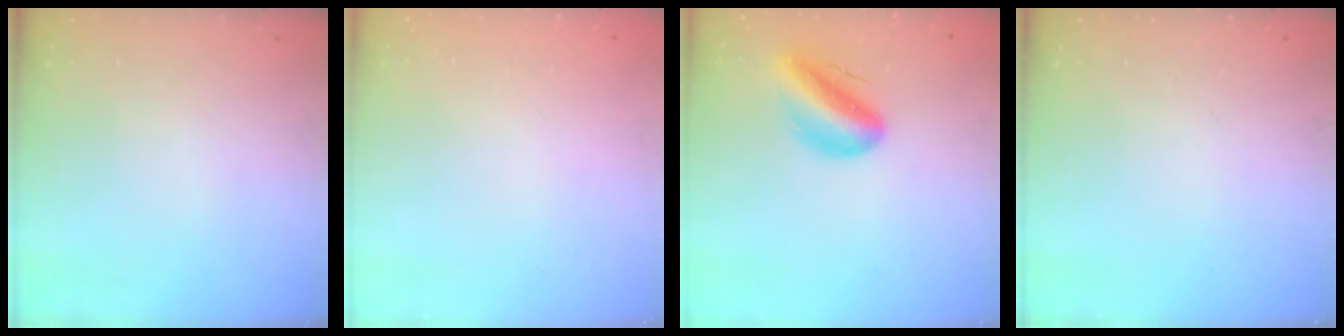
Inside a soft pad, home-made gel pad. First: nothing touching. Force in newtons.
{"total": 2.2, "press": 2.2, "slide": 0.1}
{"total": 12.3, "press": 11.7, "slide": 3.7}
{"total": 0.0}